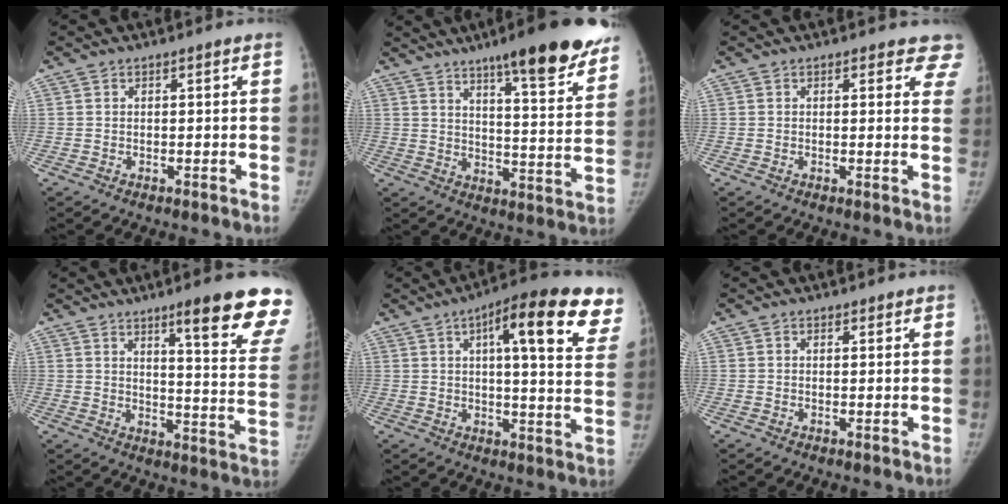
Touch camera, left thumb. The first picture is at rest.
{"total": 21.7, "force": [15.5, 4.1, 14.6], "torque": [-0.171, -0.072, 0.210]}
{"total": 5.4, "force": [4.5, 2.4, 1.8], "torque": [0.021, -0.016, 0.027]}
{"total": 18.1, "force": [12.1, 2.0, 13.3], "torque": [-0.144, -0.068, 0.156]}
{"total": 21.5, "force": [10.8, 6.3, 17.5], "torque": [-0.205, -0.019, 0.132]}
{"total": 0.7, "force": [0.4, 0.5, 0.2], "torque": [0.005, -0.002, 0.004]}